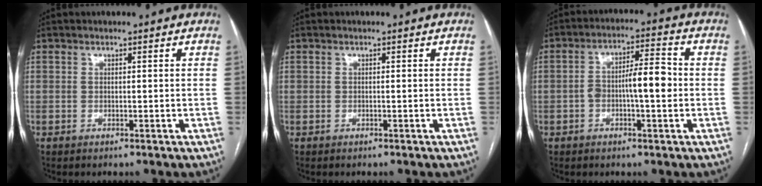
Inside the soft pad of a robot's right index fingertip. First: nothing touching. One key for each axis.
{"total": 0.0}
{"total": 7.3, "fx": -0.9, "fy": 1.8, "fz": 7.0, "tx": -0.123, "ty": 0.020, "tz": -0.017}